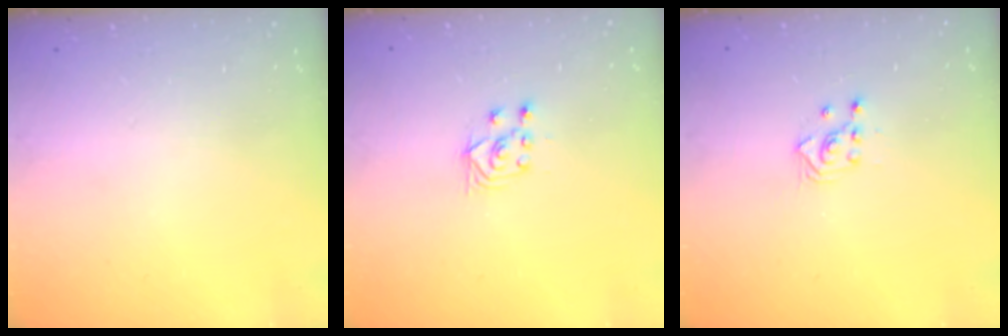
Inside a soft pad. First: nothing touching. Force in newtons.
{"total": 3.8, "press": 3.7, "slide": 0.9}
{"total": 2.9, "press": 2.9, "slide": 0.2}